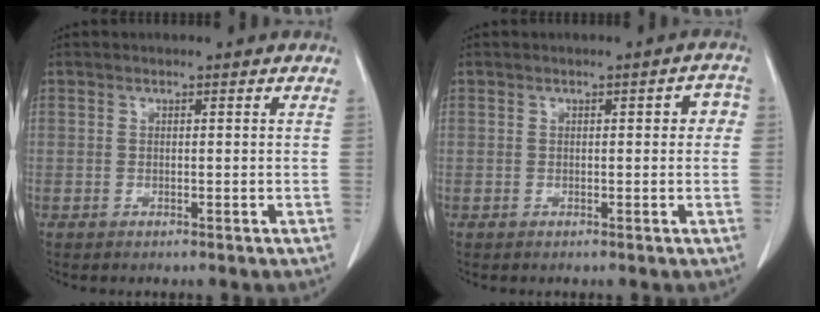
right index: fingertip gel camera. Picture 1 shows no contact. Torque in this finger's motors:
{"motor_torque": [0.22, -0.18, 0.11, 0.02]}